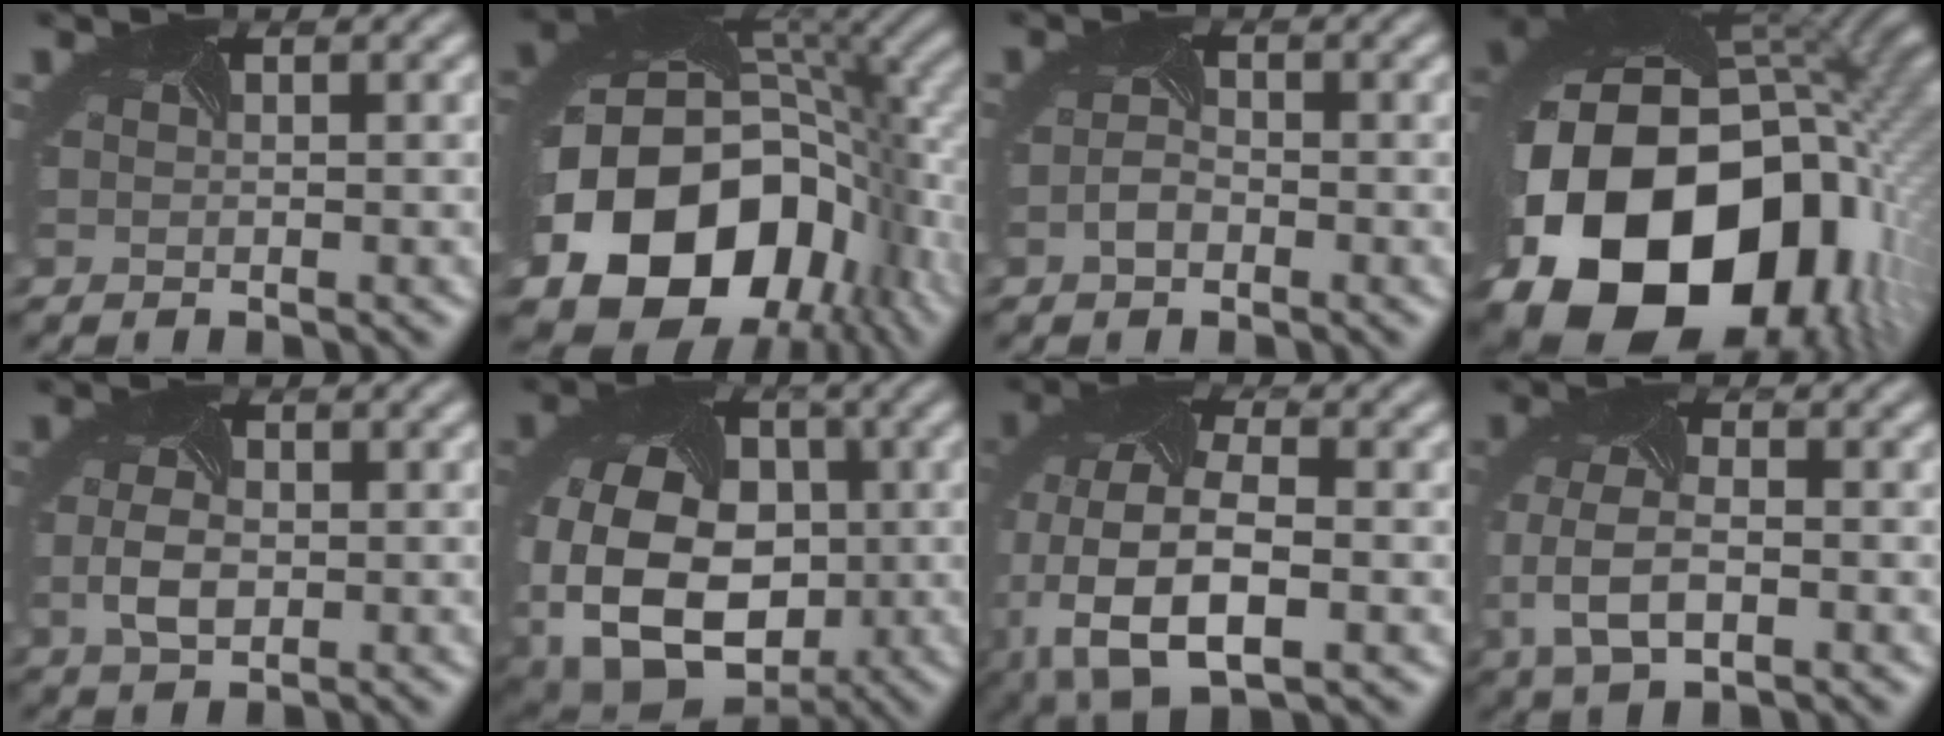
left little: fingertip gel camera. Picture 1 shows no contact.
{"total": 18.6, "force": [-6.1, 13.2, 11.6], "torque": [-0.230, -0.055, -0.073]}
{"total": 1.7, "force": [-1.4, 0.6, 0.6], "torque": [-0.024, -0.001, -0.022]}
{"total": 22.1, "force": [-6.6, 15.9, 13.9], "torque": [-0.331, -0.070, -0.091]}
{"total": 2.7, "force": [-0.9, 1.7, 2.0], "torque": [-0.056, -0.002, -0.009]}
{"total": 15.2, "force": [-3.3, 11.0, 10.0], "torque": [-0.197, -0.034, -0.029]}
{"total": 10.5, "force": [-3.7, 5.2, 8.3], "torque": [-0.188, -0.020, -0.054]}
{"total": 5.1, "force": [-1.5, 2.7, 4.0], "torque": [-0.101, -0.010, -0.019]}